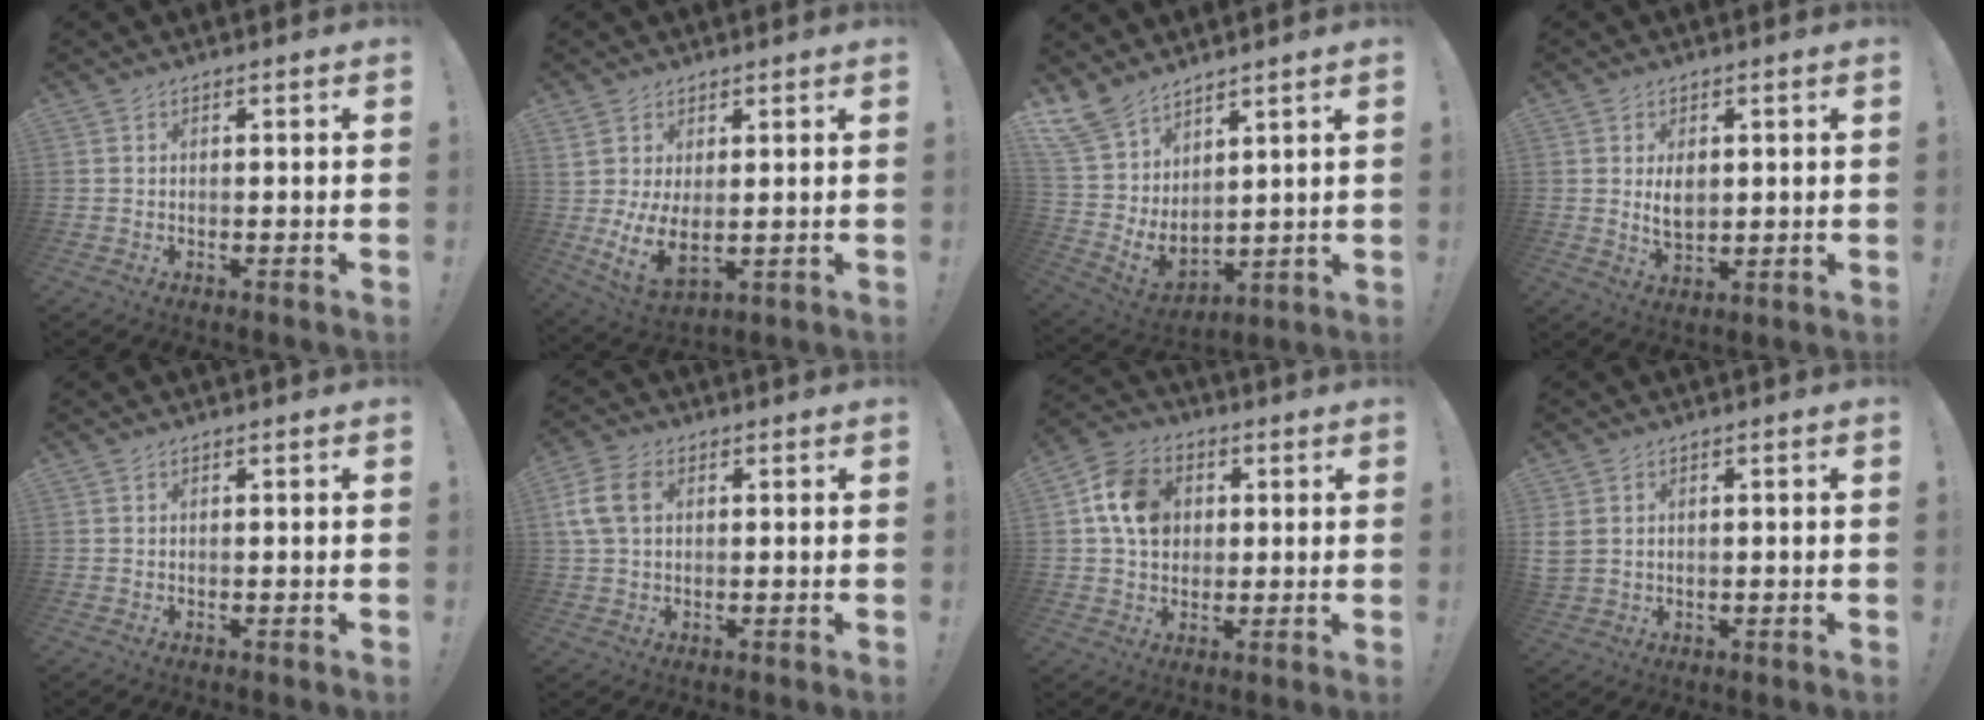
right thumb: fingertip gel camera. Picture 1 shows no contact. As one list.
[{"total": 8.6, "force": [2.5, 4.6, 6.8], "torque": [-0.123, -0.030, 0.052]}, {"total": 9.2, "force": [6.8, 4.9, 3.7], "torque": [-0.095, -0.066, 0.133]}, {"total": 5.6, "force": [1.4, 3.7, 4.0], "torque": [-0.054, -0.007, 0.022]}, {"total": 0.0}, {"total": 9.4, "force": [2.2, 6.4, 6.5], "torque": [-0.142, 0.009, 0.044]}, {"total": 12.9, "force": [2.7, 10.4, 7.1], "torque": [-0.115, 0.008, 0.059]}, {"total": 3.5, "force": [1.2, 3.0, 1.5], "torque": [-0.029, 0.001, 0.022]}]